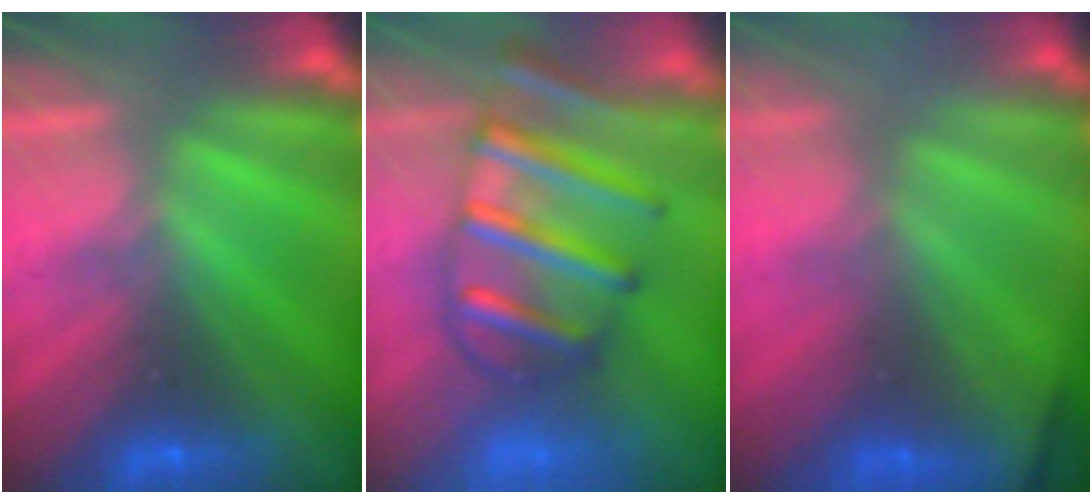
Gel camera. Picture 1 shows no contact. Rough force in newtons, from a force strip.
{"total": 7.6}
{"total": 8.1}